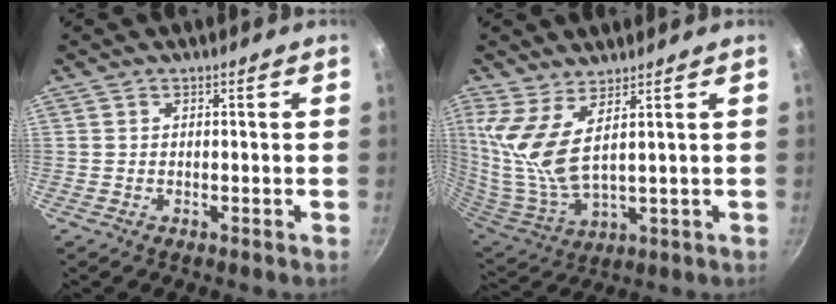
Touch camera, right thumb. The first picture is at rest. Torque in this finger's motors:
{"motor_torque": [1.51, 1.78, 0.93, -0.66, 0.32]}